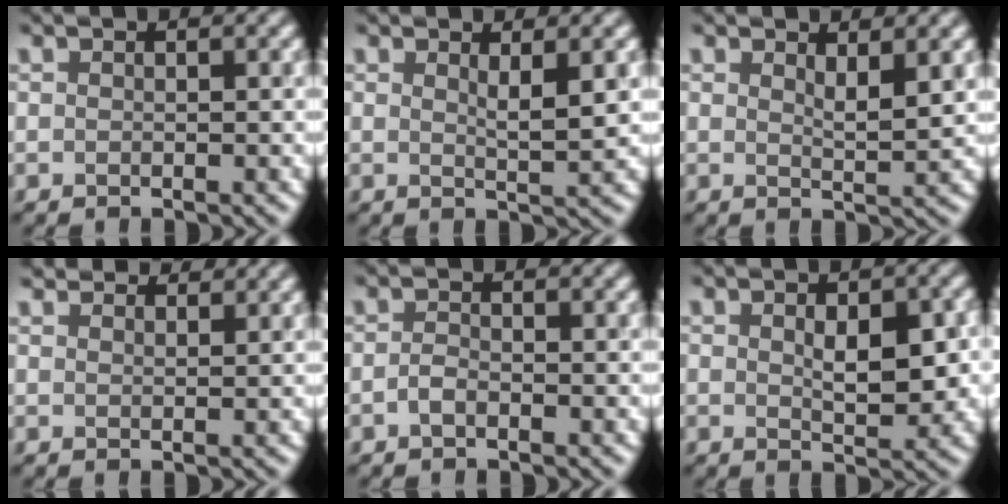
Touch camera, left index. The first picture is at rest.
{"total": 2.1, "force": [0.7, 0.2, 2.0], "torque": [-0.030, 0.002, 0.015]}
{"total": 2.1, "force": [1.0, 0.4, 1.8], "torque": [-0.026, 0.003, 0.022]}
{"total": 3.6, "force": [3.4, 0.7, 0.9], "torque": [-0.014, 0.005, 0.043]}
{"total": 0.8, "force": [-0.5, 0.3, 0.6], "torque": [-0.011, 0.006, -0.008]}
{"total": 4.0, "force": [0.3, 1.9, 3.5], "torque": [-0.051, 0.003, 0.013]}